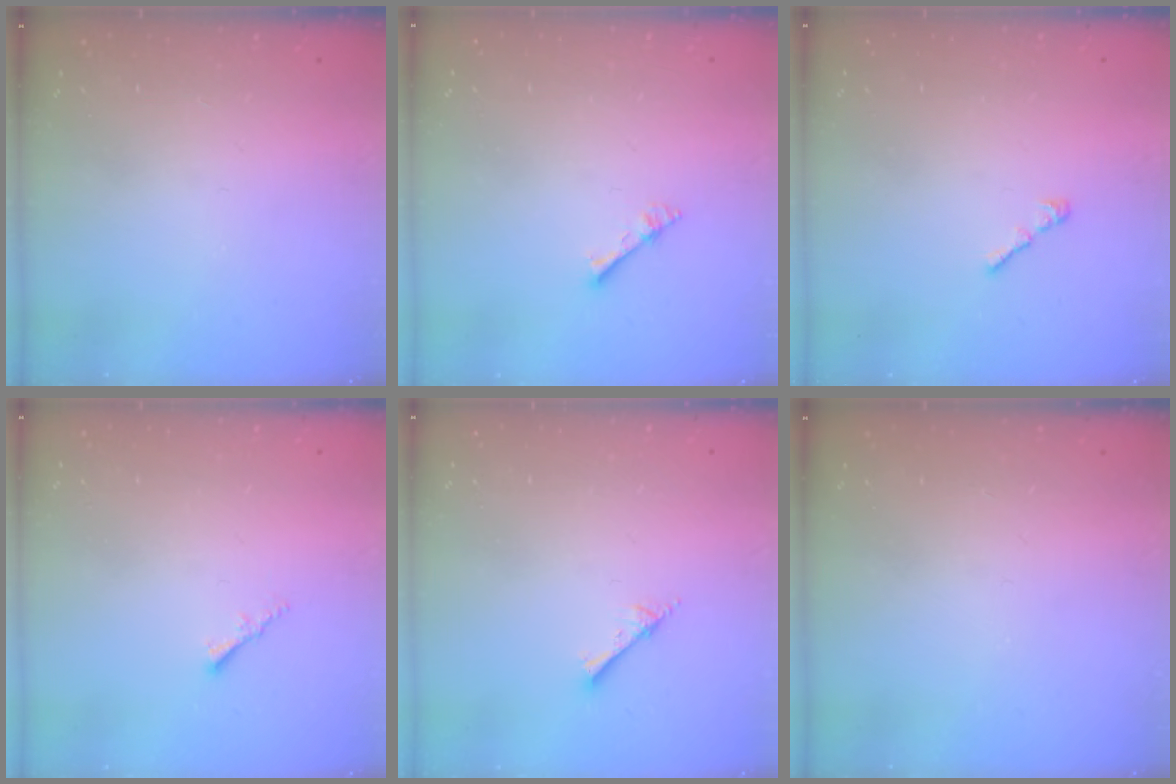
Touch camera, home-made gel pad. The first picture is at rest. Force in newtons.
{"total": 4.9, "press": 4.9, "slide": 0.6}
{"total": 2.2, "press": 2.1, "slide": 0.6}
{"total": 1.5, "press": 1.5, "slide": 0.4}
{"total": 2.5, "press": 2.5, "slide": 0.2}
{"total": 0.0}